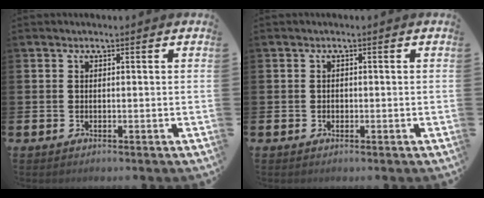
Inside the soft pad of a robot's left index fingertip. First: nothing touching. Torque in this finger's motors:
{"motor_torque": [-0.05, 0.03, -0.02, -0.01]}